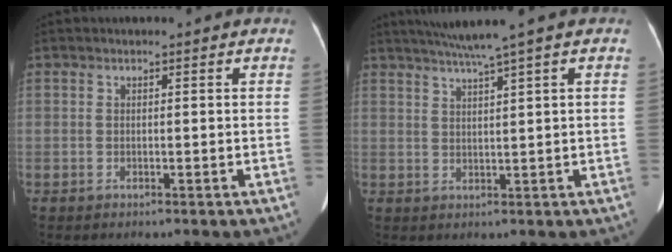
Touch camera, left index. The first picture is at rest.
{"total": 5.7, "force": [4.2, -1.6, 3.4], "torque": [-0.058, 0.011, 0.076]}